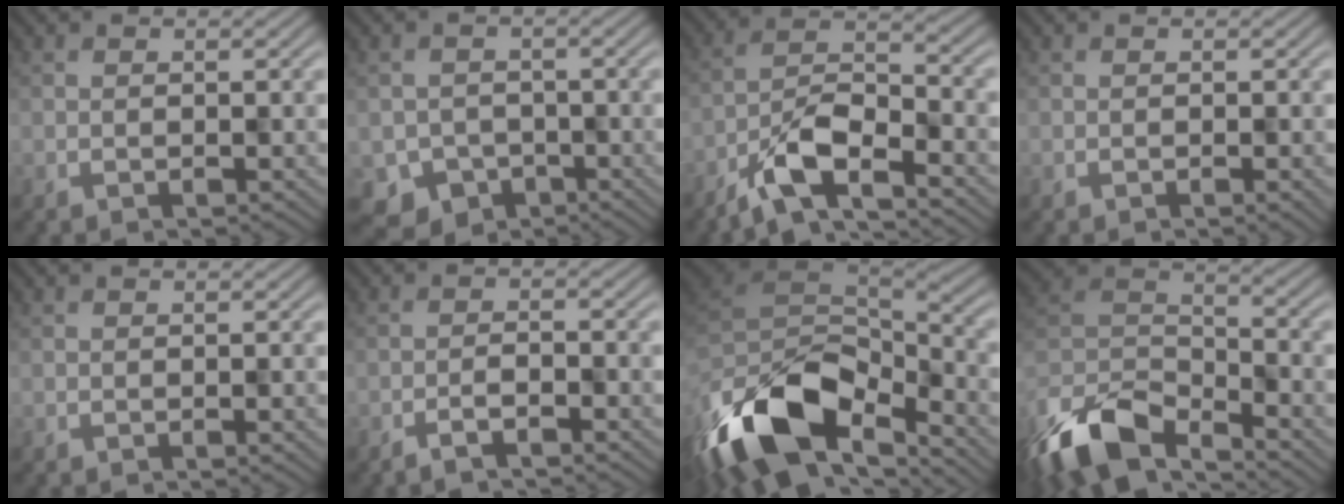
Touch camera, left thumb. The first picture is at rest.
{"total": 4.7, "force": [-2.8, 3.7, 0.7], "torque": [-0.014, -0.017, -0.043]}
{"total": 8.2, "force": [-5.2, 2.9, 5.7], "torque": [-0.102, -0.005, -0.107]}
{"total": 1.4, "force": [-0.6, 0.3, 1.2], "torque": [-0.022, 0.003, -0.008]}
{"total": 0.7, "force": [-0.3, 0.2, 0.6], "torque": [-0.011, 0.001, -0.004]}
{"total": 2.2, "force": [-1.8, 0.3, 1.2], "torque": [-0.022, 0.004, -0.035]}
{"total": 16.5, "force": [-8.3, 8.6, 11.4], "torque": [-0.267, -0.045, -0.123]}
{"total": 12.7, "force": [-8.8, 5.4, 7.3], "torque": [-0.173, -0.021, -0.162]}